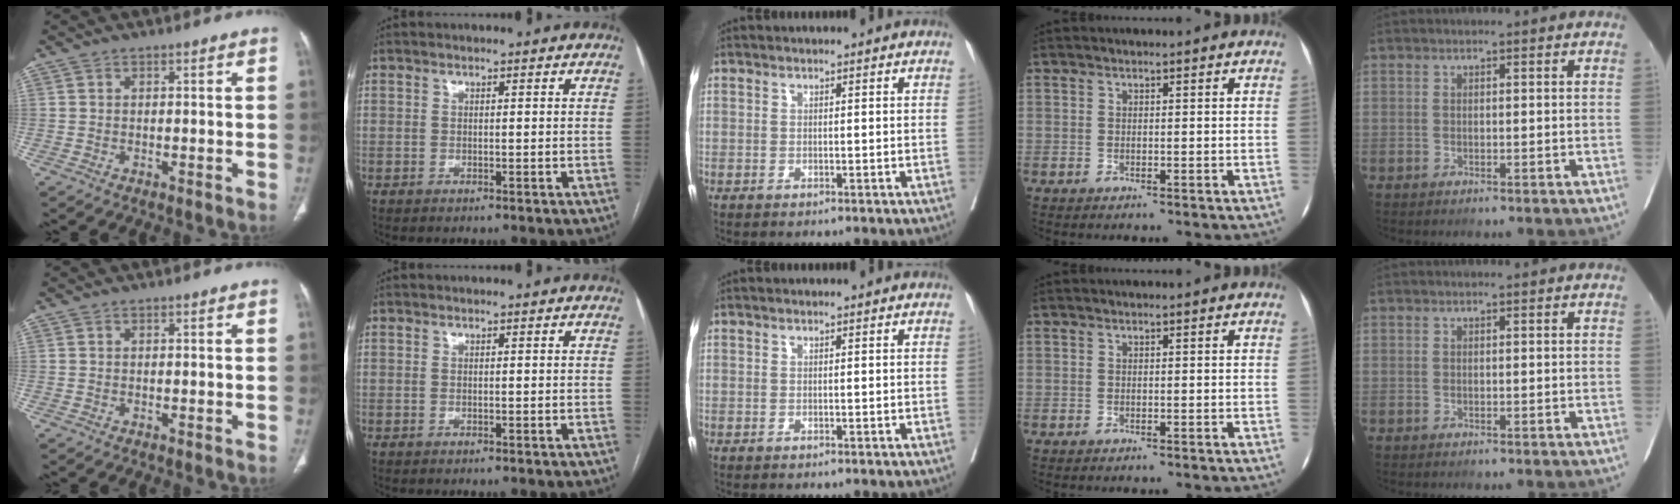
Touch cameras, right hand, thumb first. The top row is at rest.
{}